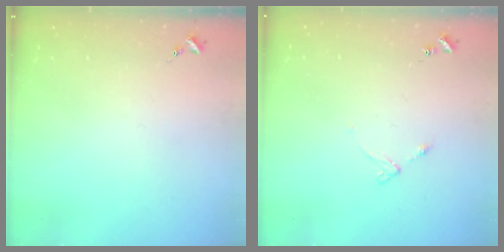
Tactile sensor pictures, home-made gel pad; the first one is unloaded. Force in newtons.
{"total": 4.3, "press": 4.2, "slide": 0.5}